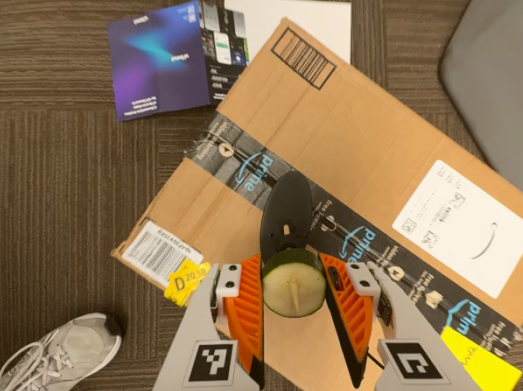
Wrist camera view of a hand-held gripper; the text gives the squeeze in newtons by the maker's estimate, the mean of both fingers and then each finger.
{"total": 10.1, "left": 10.4, "right": 9.9}